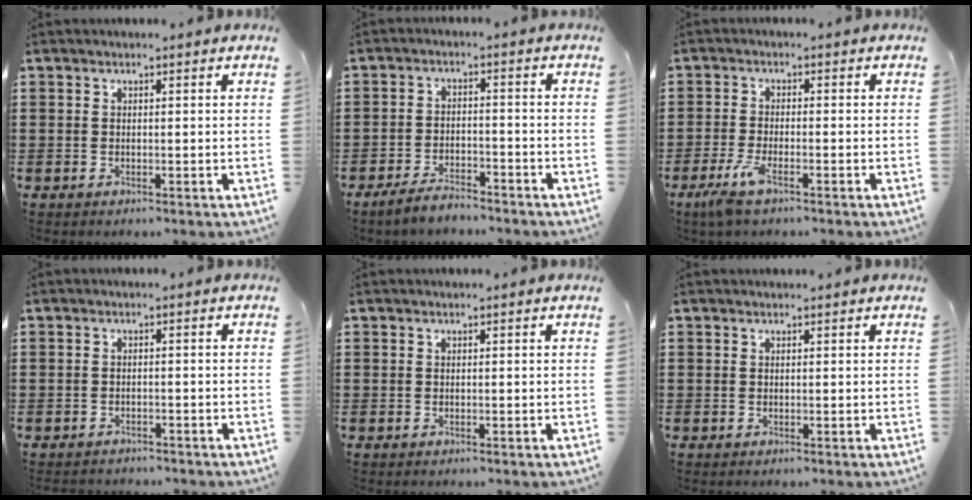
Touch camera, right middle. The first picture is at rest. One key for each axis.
{"total": 4.1, "fx": -3.6, "fy": 0.9, "fz": 1.6, "tx": -0.033, "ty": 0.006, "tz": -0.073}
{"total": 4.0, "fx": -2.4, "fy": 0.8, "fz": 3.1, "tx": -0.077, "ty": -0.010, "tz": -0.048}
{"total": 1.4, "fx": -1.3, "fy": 0.3, "fz": -0.1, "tx": -0.003, "ty": 0.002, "tz": -0.030}
{"total": 0.0}
{"total": 0.0}